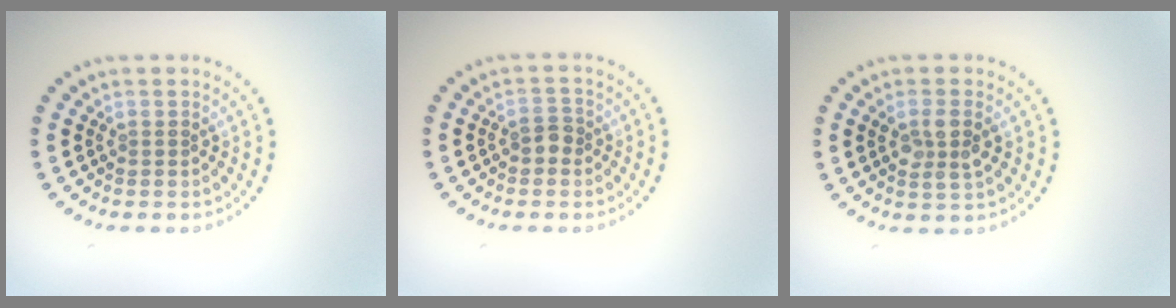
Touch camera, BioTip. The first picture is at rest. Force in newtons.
{"total": 1.5, "press": 1.4, "slide": 0.5}
{"total": 2.6, "press": 2.5, "slide": 0.8}